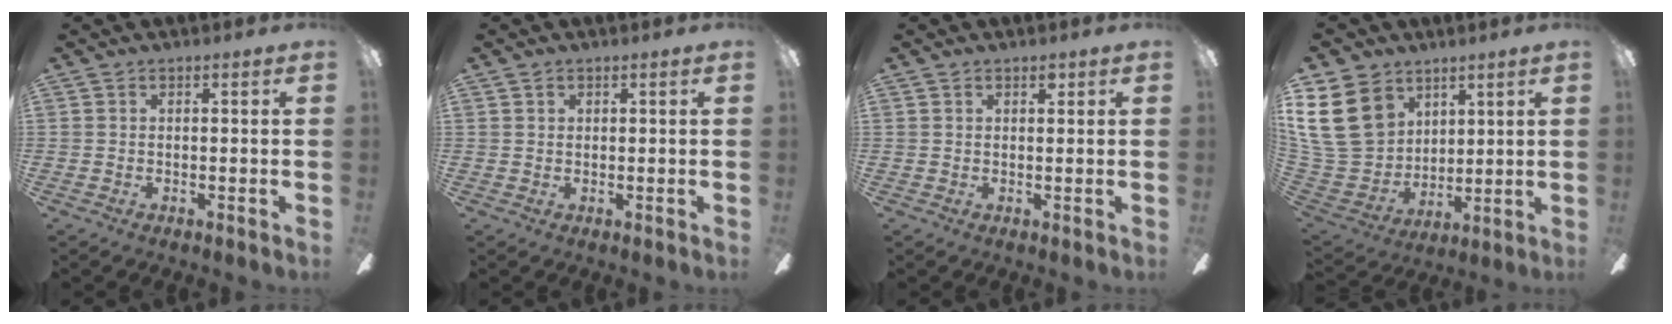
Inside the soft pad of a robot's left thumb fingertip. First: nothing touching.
{"total": 1.0, "force": [0.5, 0.8, 0.2], "torque": [-0.004, 0.003, 0.009]}
{"total": 1.4, "force": [0.9, 0.9, 0.5], "torque": [-0.002, 0.000, 0.015]}
{"total": 19.3, "force": [8.3, 14.8, 9.2], "torque": [-0.216, -0.027, 0.158]}